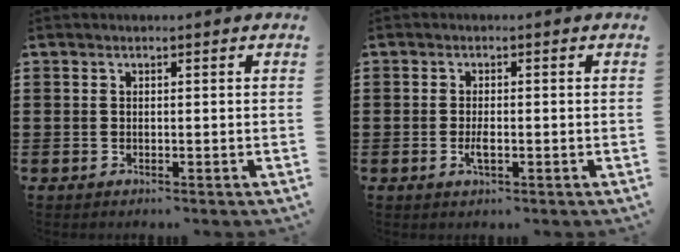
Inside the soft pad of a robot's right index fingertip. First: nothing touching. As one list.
[{"total": 2.1, "force": [-0.6, 0.5, 2.0], "torque": [-0.045, -0.008, -0.011]}]